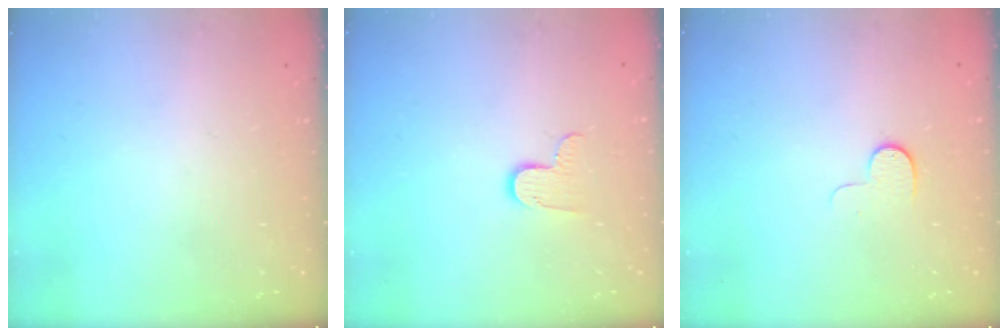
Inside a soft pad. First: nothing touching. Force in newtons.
{"total": 6.9, "press": 6.8, "slide": 0.6}
{"total": 5.6, "press": 5.6, "slide": 0.6}